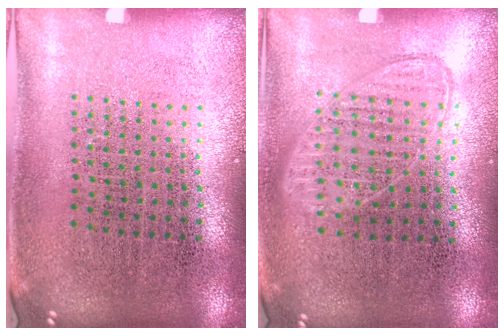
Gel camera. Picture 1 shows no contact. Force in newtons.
{"total": 0.9, "press": 0.9, "slide": 0.3}